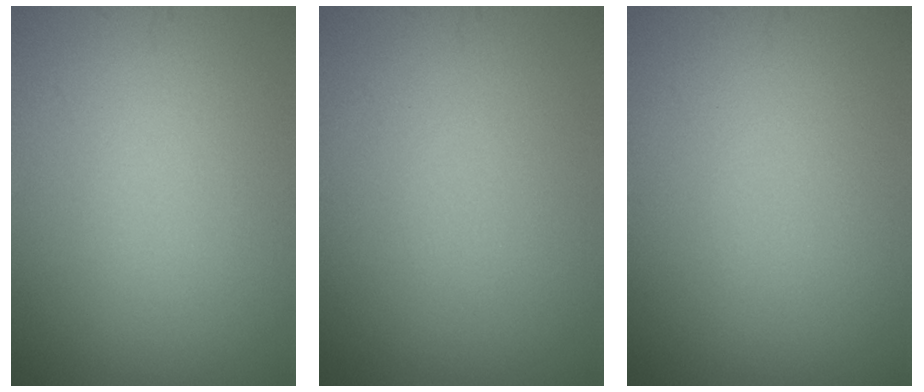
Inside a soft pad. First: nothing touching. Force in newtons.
{"total": 0.0}
{"total": 0.0}